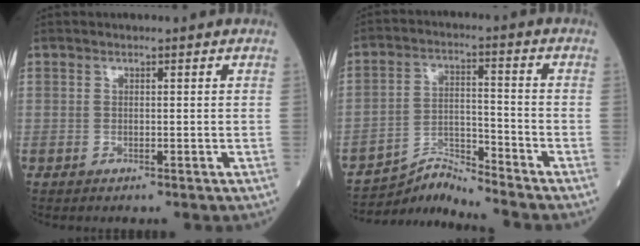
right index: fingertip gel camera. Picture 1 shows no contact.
{"total": 6.7, "force": [-6.4, -1.8, -1.1], "torque": [0.006, 0.011, -0.116]}